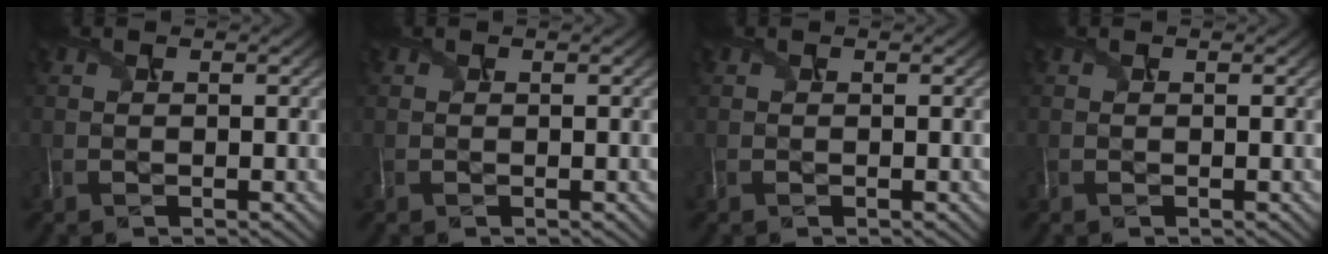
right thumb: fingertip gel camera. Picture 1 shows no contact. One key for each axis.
{"total": 0.0}
{"total": 0.0}
{"total": 0.0}